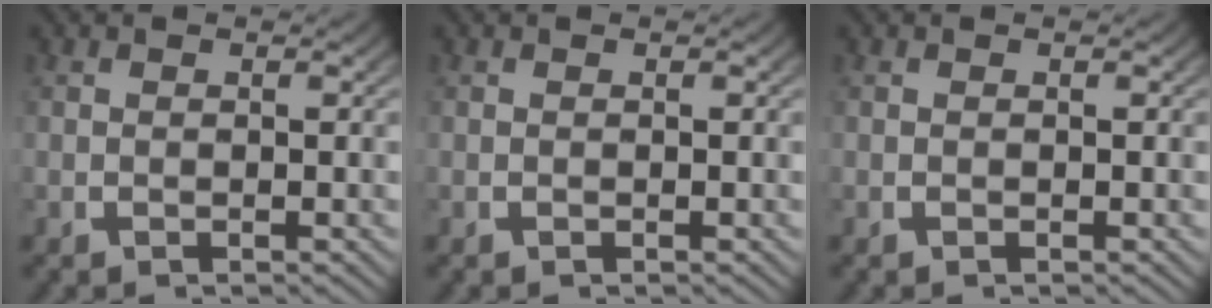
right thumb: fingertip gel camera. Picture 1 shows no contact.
{"total": 0.0}
{"total": 0.0}